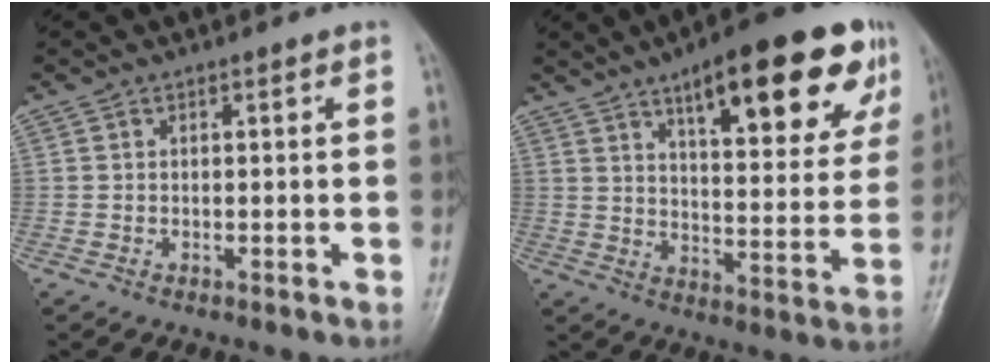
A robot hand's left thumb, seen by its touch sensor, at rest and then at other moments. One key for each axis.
{"total": 22.4, "fx": 12.4, "fy": 7.5, "fz": 17.1, "tx": -0.192, "ty": -0.029, "tz": 0.175}